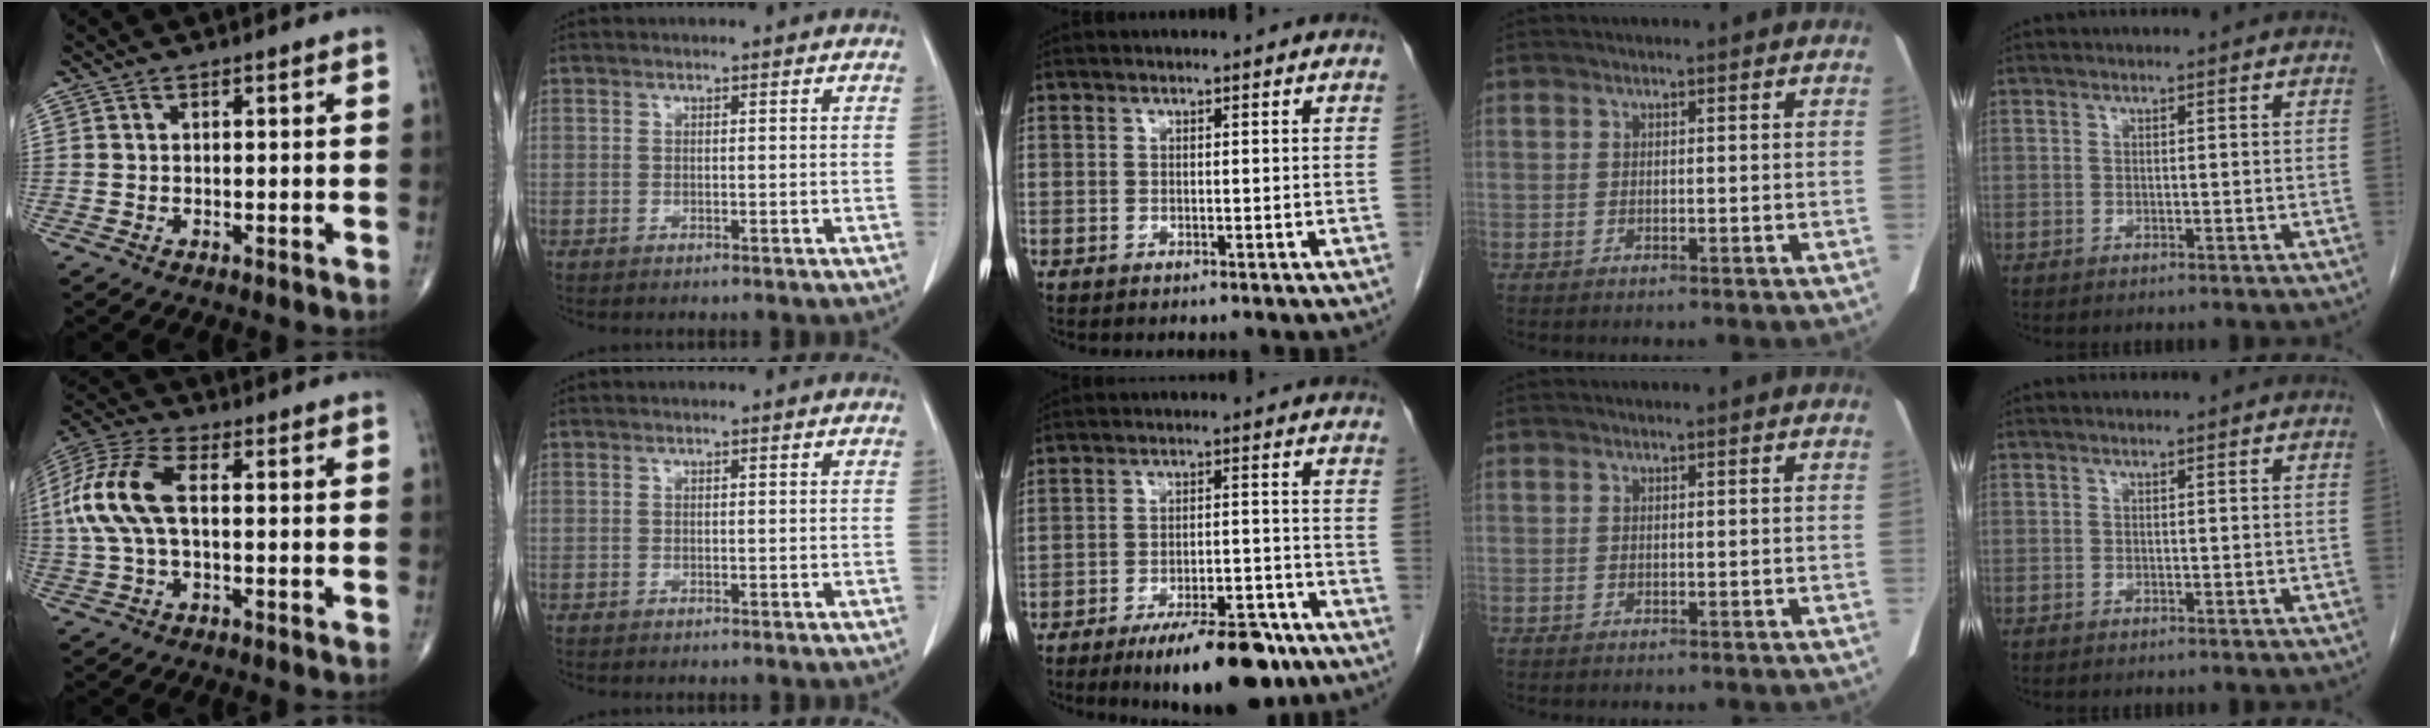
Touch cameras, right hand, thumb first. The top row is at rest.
{"thumb": {"total": 13.4, "force": [1.0, 6.7, 11.5], "torque": [-0.270, 0.032, 0.016]}, "middle": {"total": 12.8, "force": [-9.1, 3.6, 8.3], "torque": [-0.112, 0.001, -0.140]}}